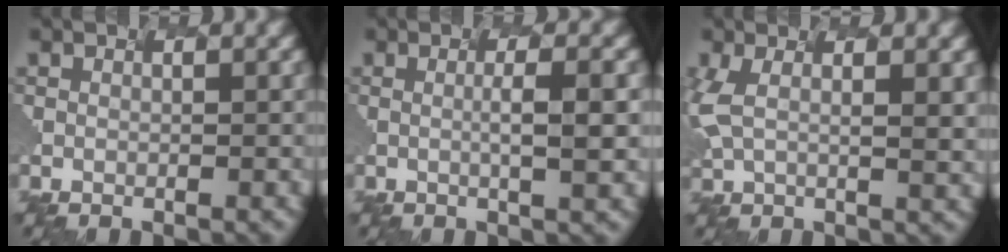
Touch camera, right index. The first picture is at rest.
{"total": 2.6, "force": [-0.3, 0.3, 2.6], "torque": [-0.038, 0.006, 0.001]}
{"total": 3.4, "force": [0.8, 1.3, 3.1], "torque": [-0.080, 0.000, 0.022]}